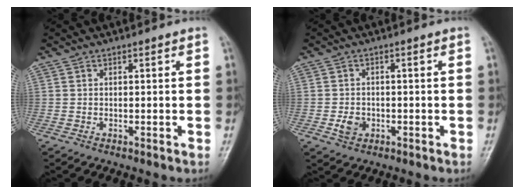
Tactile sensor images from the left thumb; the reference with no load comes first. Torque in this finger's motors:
{"motor_torque": [-0.04, 0.09, 0.01, 0.00, 0.00]}